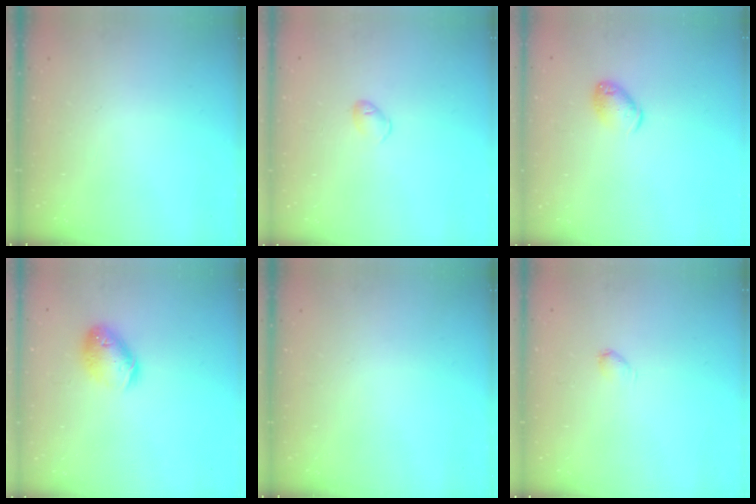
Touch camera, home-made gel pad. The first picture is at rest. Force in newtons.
{"total": 4.8, "press": 4.8, "slide": 0.7}
{"total": 7.1, "press": 7.1, "slide": 0.6}
{"total": 12.1, "press": 11.9, "slide": 2.0}
{"total": 0.0}
{"total": 2.3, "press": 2.3, "slide": 0.4}